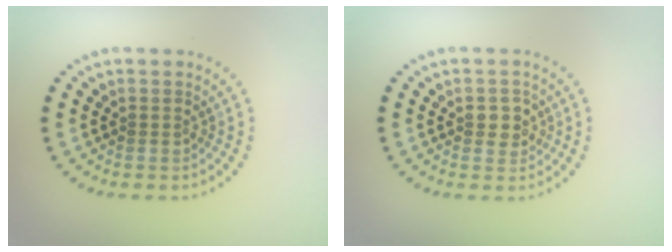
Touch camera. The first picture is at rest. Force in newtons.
{"total": 1.8, "press": 1.8, "slide": 0.3}